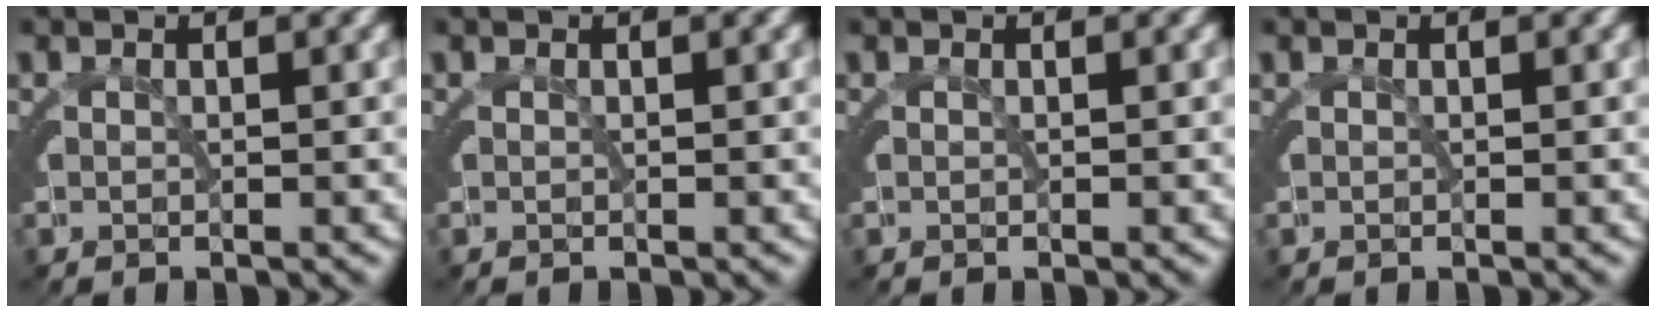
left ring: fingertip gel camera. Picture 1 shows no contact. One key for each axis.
{"total": 0.0}
{"total": 0.0}
{"total": 0.0}